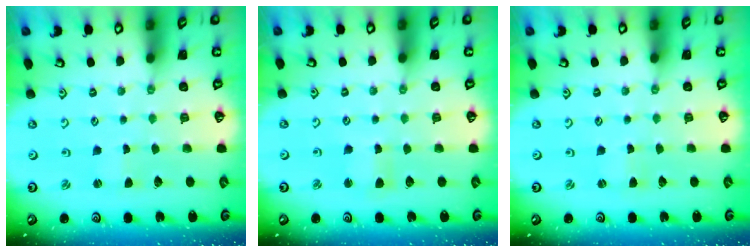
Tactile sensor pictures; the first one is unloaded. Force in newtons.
{"total": 2.2, "press": 2.1, "slide": 0.5}
{"total": 1.3, "press": 1.2, "slide": 0.2}